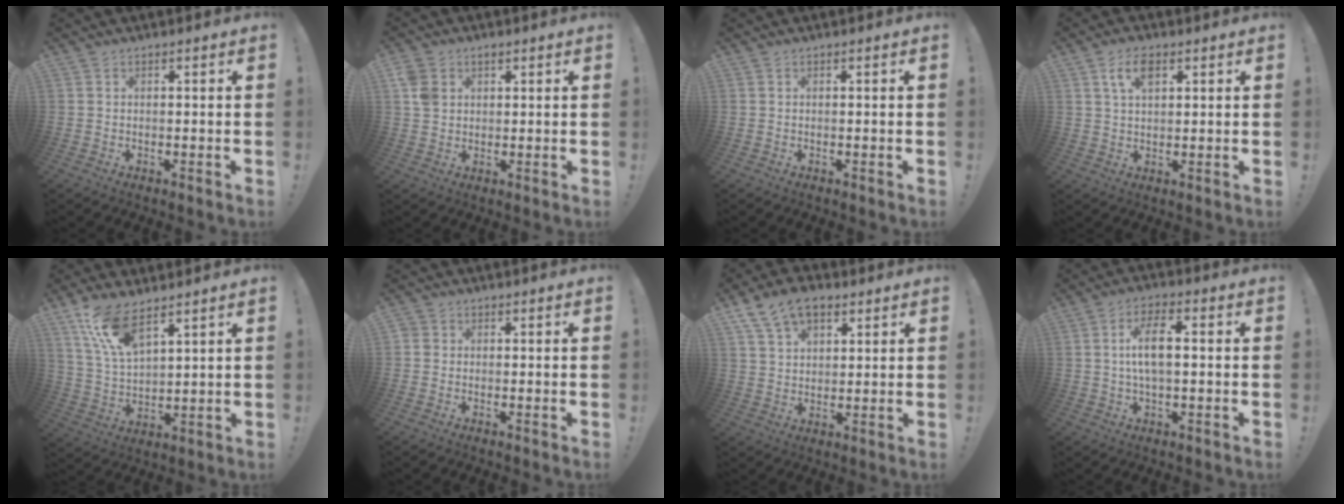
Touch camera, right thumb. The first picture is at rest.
{"total": 5.1, "force": [1.9, 4.0, 2.5], "torque": [-0.043, -0.001, 0.036]}
{"total": 0.0}
{"total": 6.0, "force": [2.6, 3.1, 4.5], "torque": [-0.081, 0.003, 0.046]}
{"total": 11.9, "force": [8.6, 4.0, 7.2], "torque": [-0.146, -0.040, 0.161]}
{"total": 1.7, "force": [0.0, 1.5, 0.7], "torque": [-0.012, 0.005, 0.000]}
{"total": 10.8, "force": [6.4, 6.7, 5.7], "torque": [-0.100, -0.020, 0.124]}
{"total": 8.5, "force": [0.8, 3.5, 7.7], "torque": [-0.137, 0.001, 0.010]}